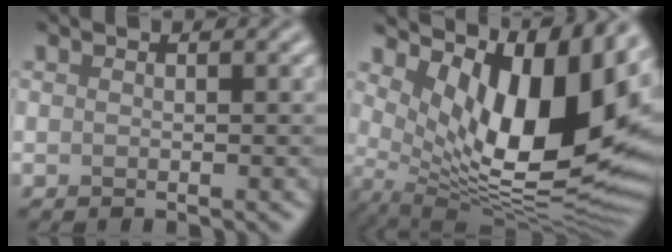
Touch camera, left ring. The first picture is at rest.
{"total": 14.0, "force": [4.1, 6.0, 12.0], "torque": [-0.180, -0.024, 0.084]}